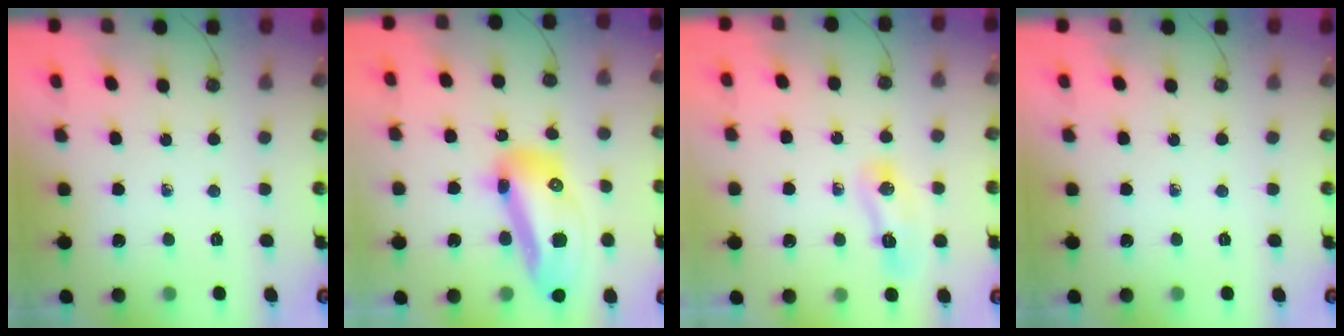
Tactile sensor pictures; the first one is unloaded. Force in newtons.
{"total": 16.9, "press": 16.8, "slide": 2.2}
{"total": 23.1, "press": 9.5, "slide": 21.1}
{"total": 0.0}